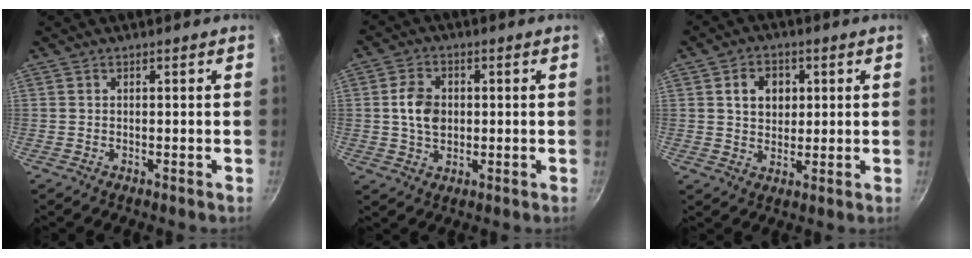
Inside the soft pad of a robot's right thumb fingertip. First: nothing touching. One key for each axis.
{"total": 6.7, "fx": 0.5, "fy": 4.9, "fz": 4.5, "tx": -0.071, "ty": 0.007, "tz": 0.006}
{"total": 6.7, "fx": 1.8, "fy": 5.3, "fz": 3.8, "tx": -0.038, "ty": 0.000, "tz": 0.027}